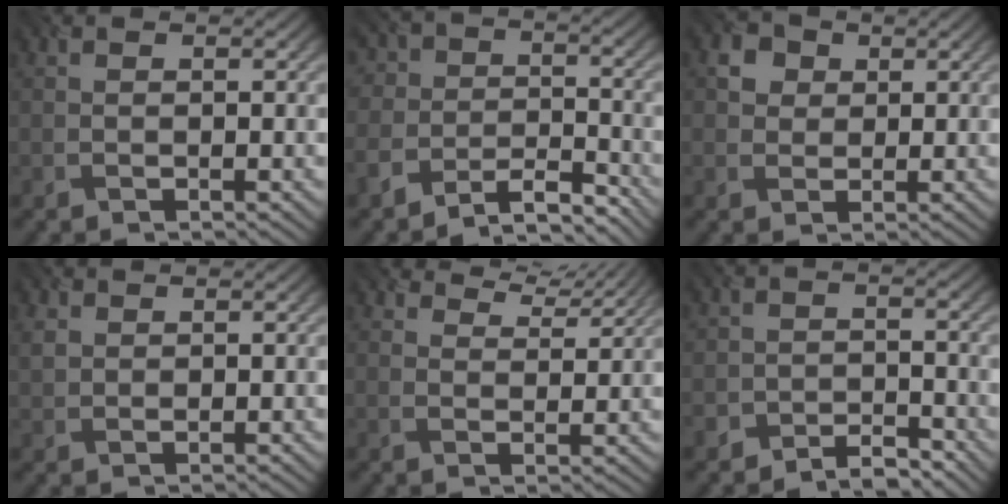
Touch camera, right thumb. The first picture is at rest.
{"total": 6.6, "force": [-5.6, 2.8, 2.1], "torque": [-0.037, -0.009, -0.113]}
{"total": 2.8, "force": [0.9, 2.5, 0.7], "torque": [-0.017, 0.000, 0.012]}
{"total": 1.5, "force": [1.3, 0.8, 0.2], "torque": [-0.017, -0.002, 0.026]}
{"total": 4.3, "force": [4.1, 1.1, 1.1], "torque": [-0.030, -0.004, 0.070]}
{"total": 3.3, "force": [-3.0, 1.5, 0.4], "torque": [0.001, -0.001, -0.060]}